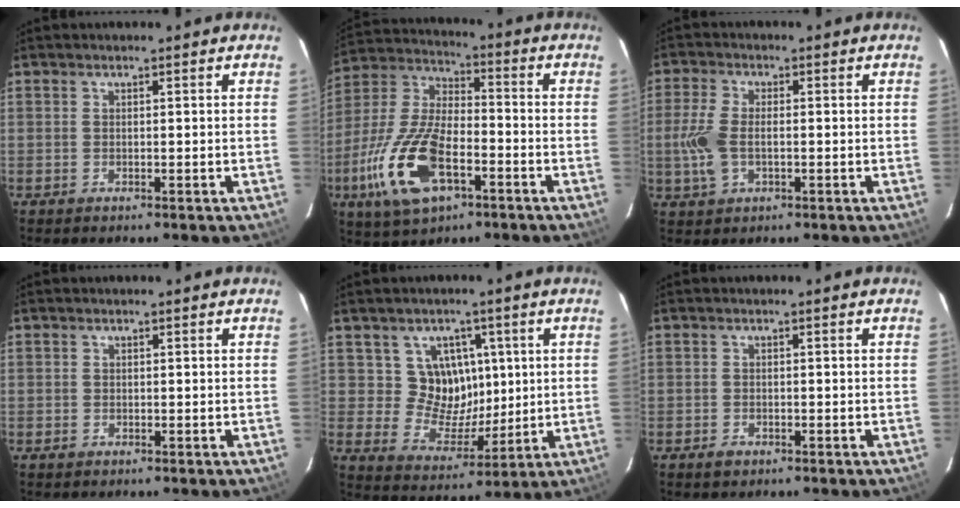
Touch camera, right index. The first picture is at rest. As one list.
[{"total": 18.4, "force": [-7.5, 8.6, 14.5], "torque": [-0.322, -0.011, -0.138]}, {"total": 6.7, "force": [-1.0, 3.5, 5.6], "torque": [-0.128, 0.000, -0.019]}, {"total": 0.7, "force": [-0.2, 0.7, 0.0], "torque": [0.003, 0.003, -0.002]}, {"total": 9.3, "force": [2.6, 8.4, 2.9], "torque": [-0.051, 0.000, 0.053]}, {"total": 1.5, "force": [-1.0, 1.0, 0.5], "torque": [-0.008, 0.000, -0.015]}]